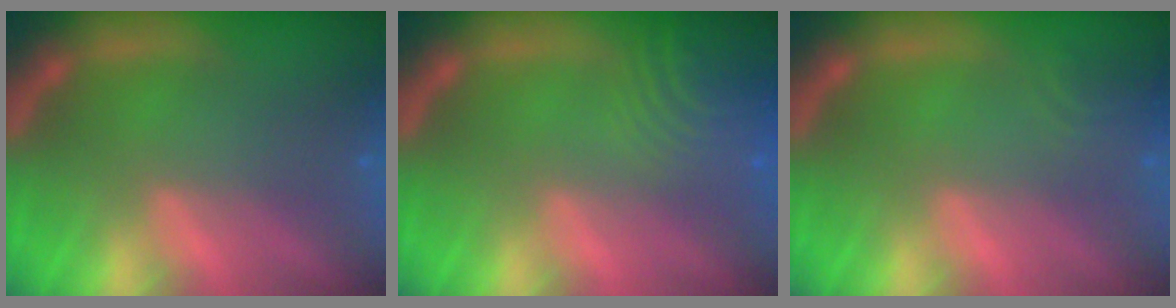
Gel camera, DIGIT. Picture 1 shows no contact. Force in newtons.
{"total": 9.1}
{"total": 1.9}